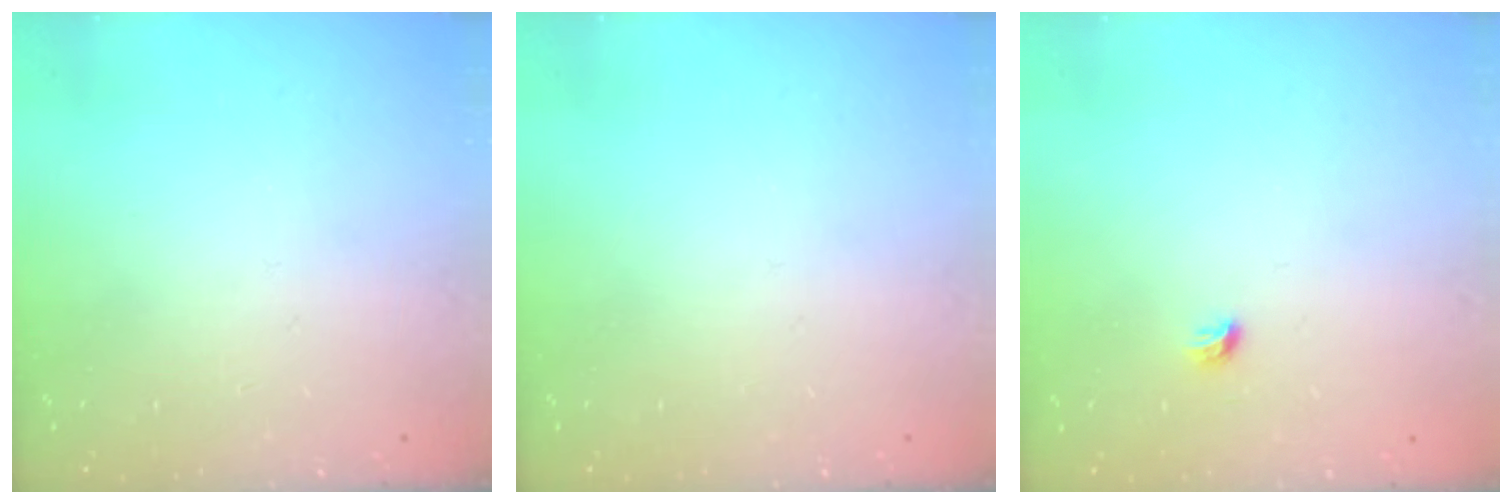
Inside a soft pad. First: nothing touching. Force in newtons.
{"total": 0.0}
{"total": 3.6, "press": 3.5, "slide": 1.0}